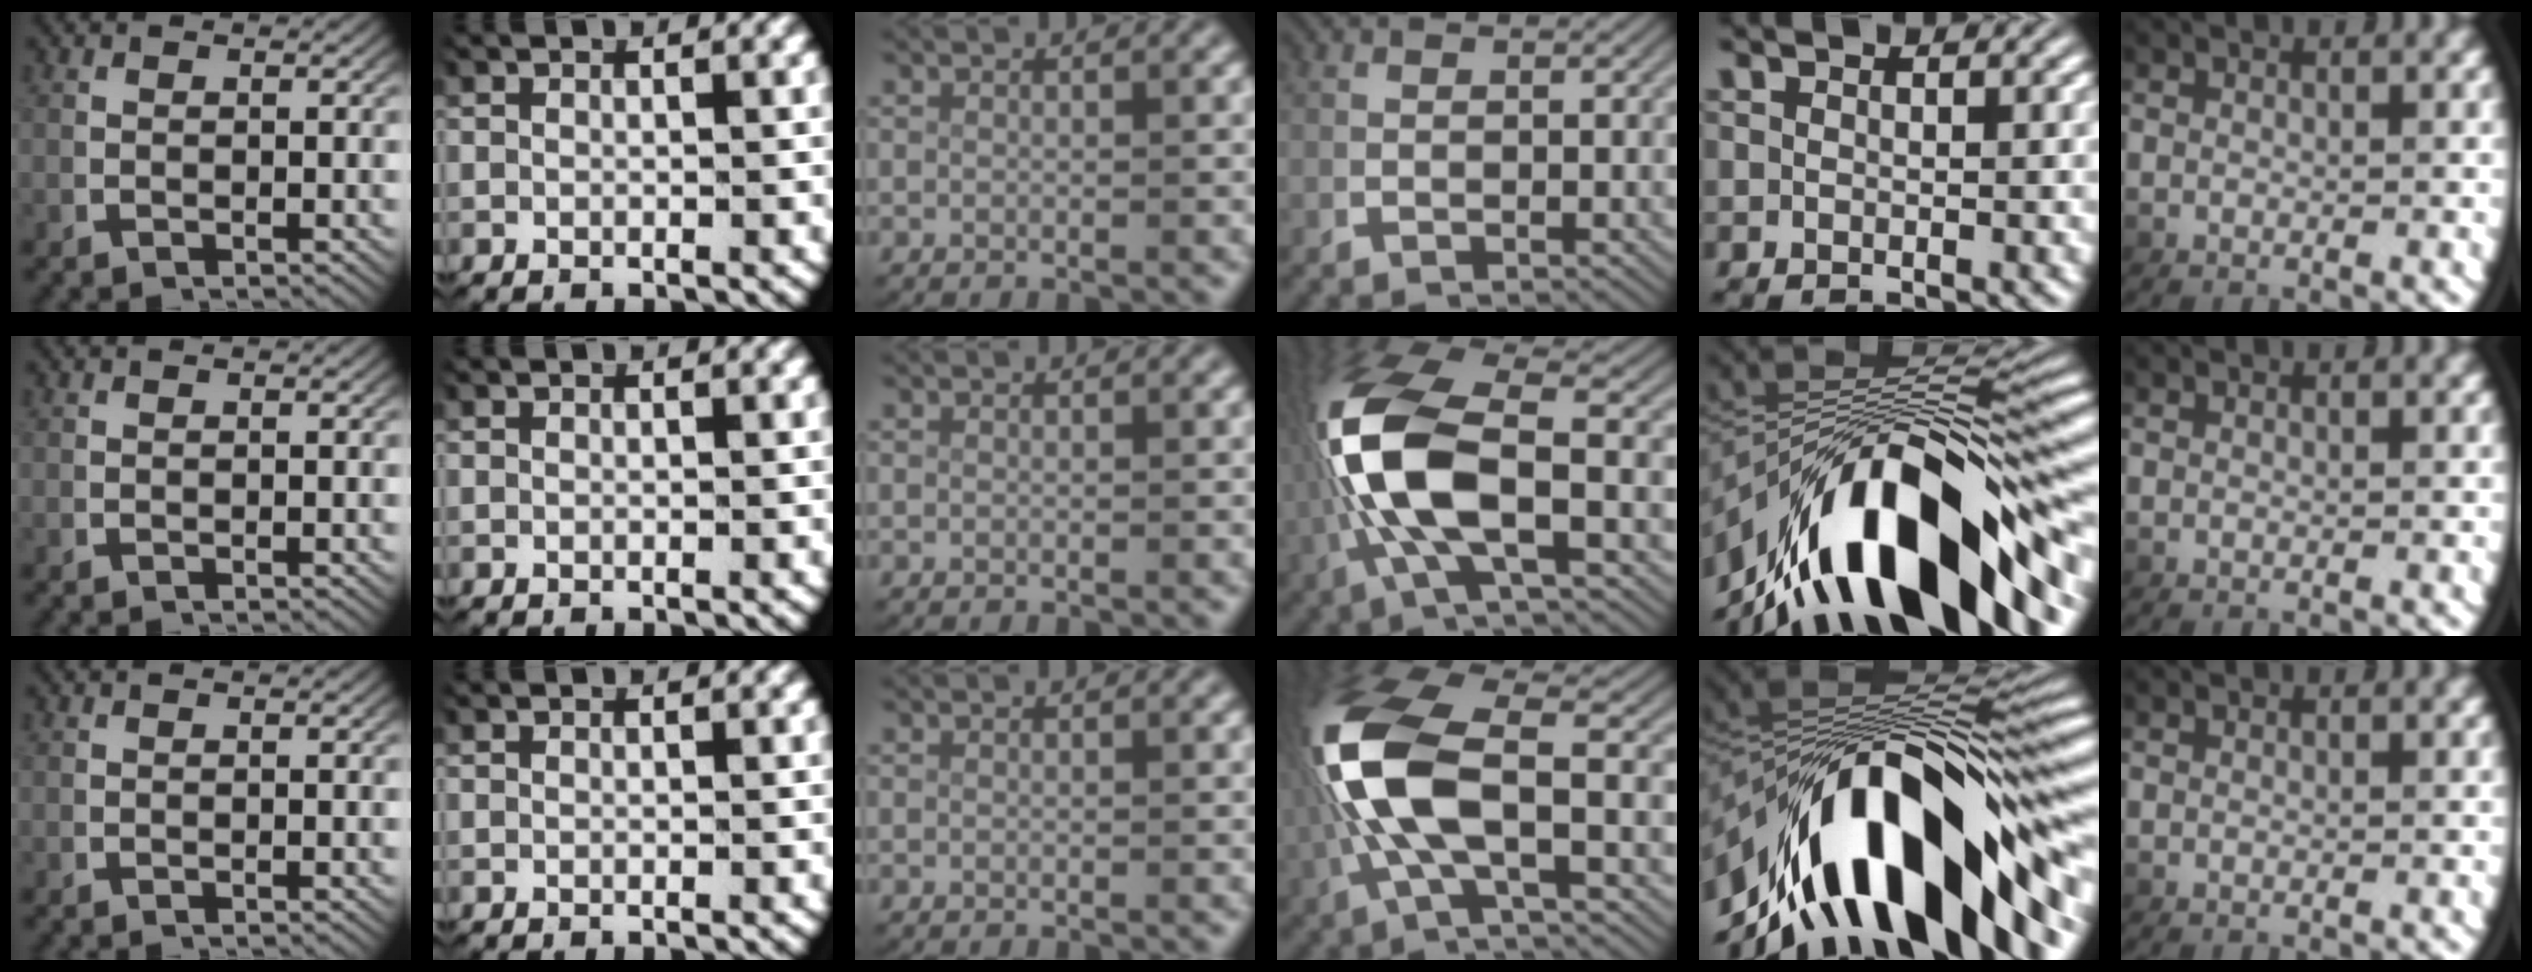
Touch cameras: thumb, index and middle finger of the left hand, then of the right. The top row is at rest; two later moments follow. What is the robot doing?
{"motion": "lift_and_place", "object": "scissors"}